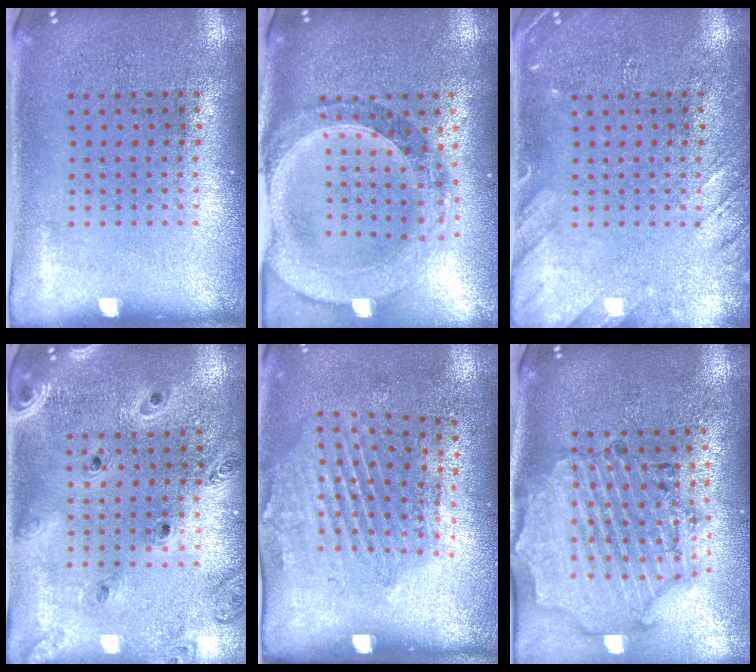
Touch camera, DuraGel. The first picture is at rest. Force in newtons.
{"total": 1.6, "press": 1.5, "slide": 0.5}
{"total": 2.1, "press": 2.1, "slide": 0.2}
{"total": 1.2, "press": 1.2, "slide": 0.2}
{"total": 2.0, "press": 1.1, "slide": 1.7}
{"total": 1.8, "press": 1.8, "slide": 0.3}